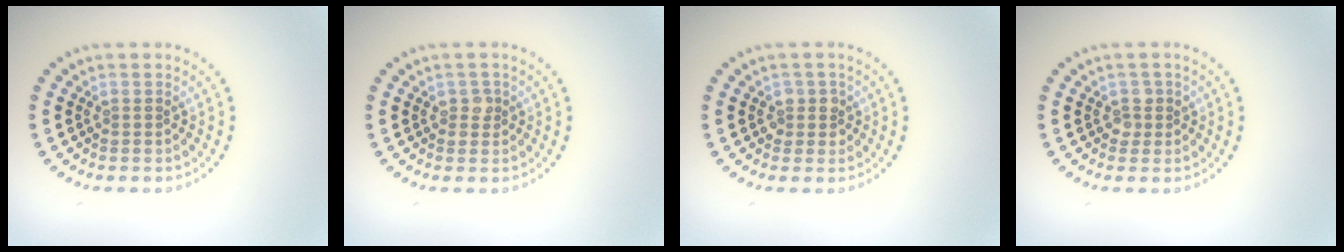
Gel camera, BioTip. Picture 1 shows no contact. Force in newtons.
{"total": 1.2, "press": 1.1, "slide": 0.4}
{"total": 1.5, "press": 1.4, "slide": 0.6}
{"total": 1.2, "press": 1.1, "slide": 0.4}